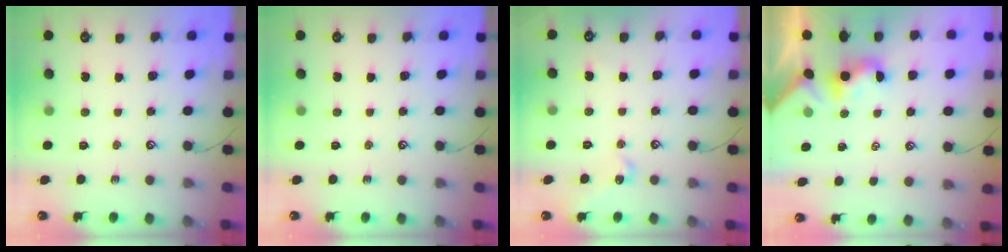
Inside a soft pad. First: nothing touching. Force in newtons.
{"total": 0.0}
{"total": 3.4, "press": 3.3, "slide": 0.6}
{"total": 1.9, "press": 1.8, "slide": 0.6}